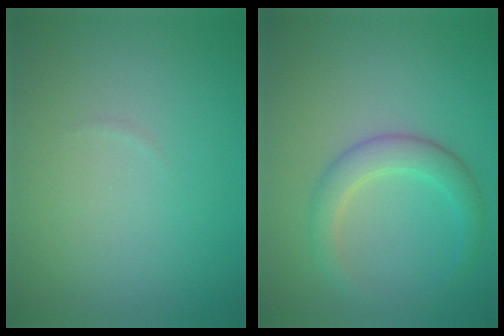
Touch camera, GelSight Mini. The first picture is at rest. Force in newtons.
{"total": 3.2, "press": 3.2, "slide": 0.3}